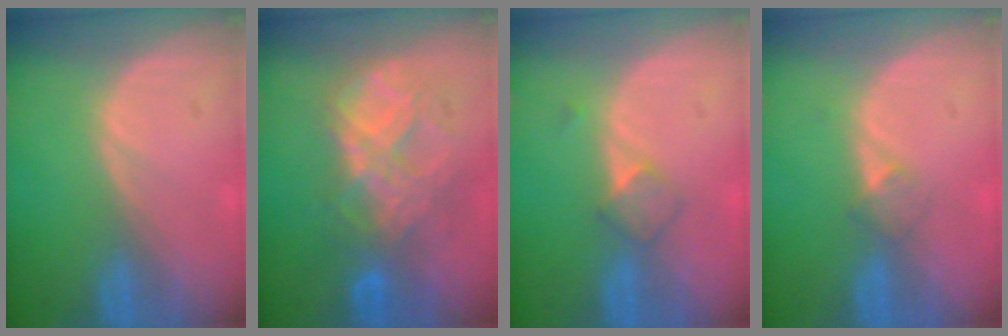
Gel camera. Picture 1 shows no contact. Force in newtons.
{"total": 9.0, "press": 7.7, "slide": 4.6}
{"total": 3.0, "press": 2.7, "slide": 1.2}
{"total": 2.1, "press": 1.8, "slide": 1.0}